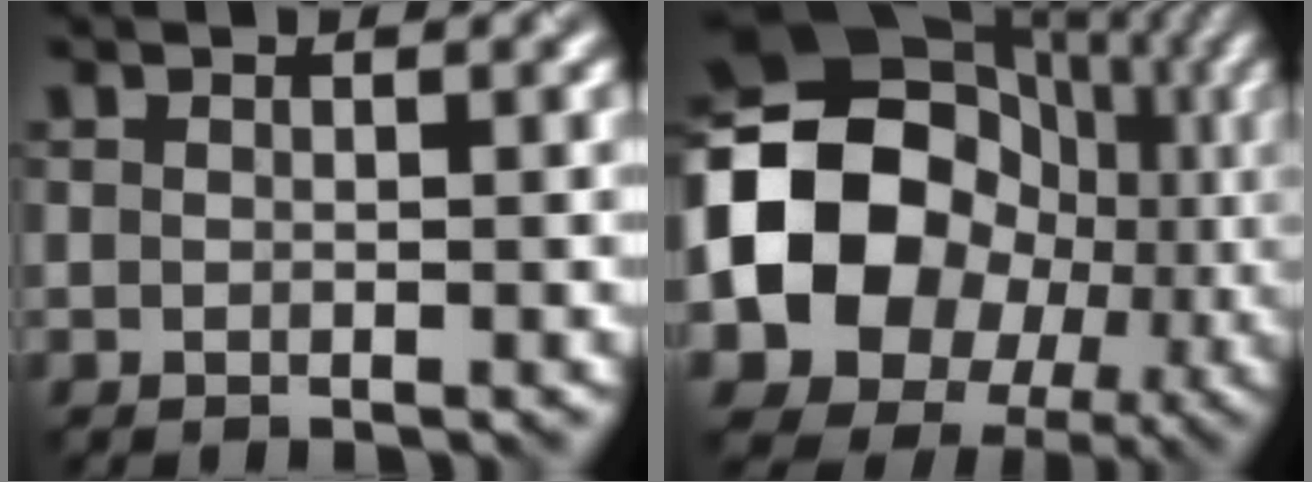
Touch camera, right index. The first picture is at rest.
{"total": 16.3, "force": [-1.1, 13.3, 9.4], "torque": [-0.164, -0.009, -0.027]}